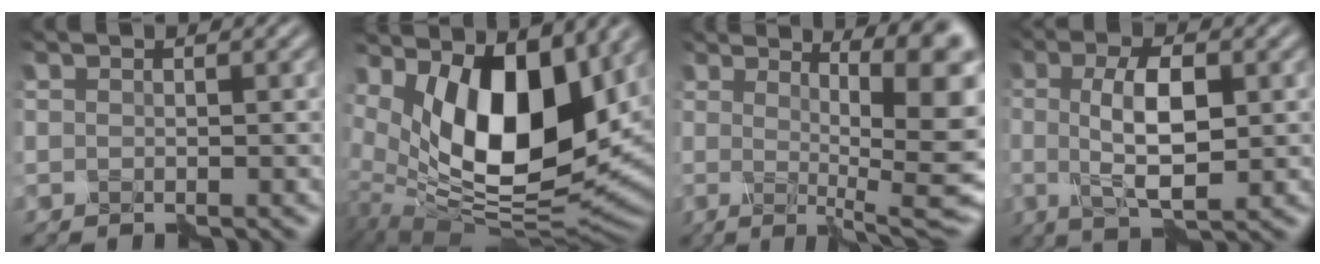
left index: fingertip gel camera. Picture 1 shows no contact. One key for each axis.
{"total": 11.8, "fx": 3.4, "fy": 6.0, "fz": 9.5, "tx": -0.157, "ty": -0.022, "tz": 0.062}
{"total": 12.3, "fx": 2.7, "fy": 2.8, "fz": 11.7, "tx": -0.107, "ty": 0.015, "tz": 0.040}
{"total": 5.7, "fx": 0.4, "fy": 1.9, "fz": 5.3, "tx": -0.099, "ty": 0.000, "tz": 0.007}